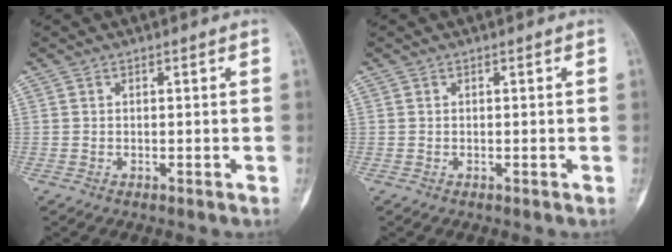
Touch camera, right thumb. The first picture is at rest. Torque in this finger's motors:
{"motor_torque": [0.00, 0.00, 0.00, 0.00, 0.00]}